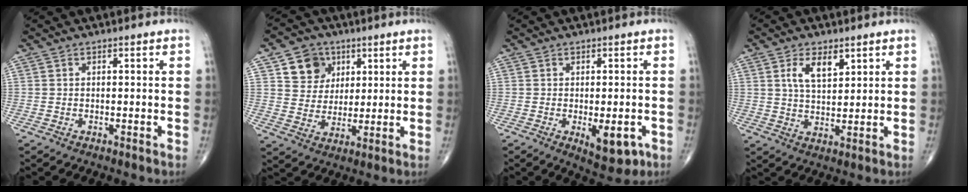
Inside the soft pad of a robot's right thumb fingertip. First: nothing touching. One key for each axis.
{"total": 8.5, "fx": 3.8, "fy": 7.2, "fz": 2.6, "tx": -0.009, "ty": -0.013, "tz": 0.067}
{"total": 6.7, "fx": -2.1, "fy": 3.0, "fz": 5.6, "tx": -0.061, "ty": -0.008, "tz": -0.019}
{"total": 6.2, "fx": 3.0, "fy": 3.1, "fz": 4.5, "tx": -0.071, "ty": -0.017, "tz": 0.057}